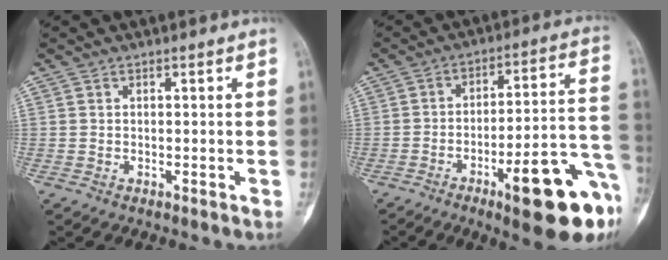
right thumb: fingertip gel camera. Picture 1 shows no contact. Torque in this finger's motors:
{"motor_torque": [2.31, 1.64, 1.28, -1.35, 0.25]}